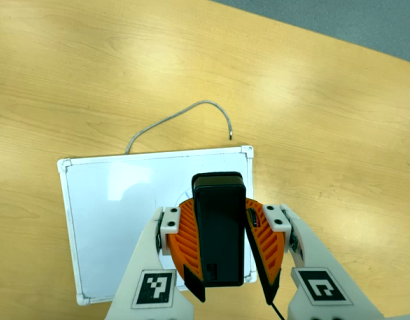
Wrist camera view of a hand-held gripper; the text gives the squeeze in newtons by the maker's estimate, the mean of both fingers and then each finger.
{"total": 11.3, "left": 10.4, "right": 12.2}